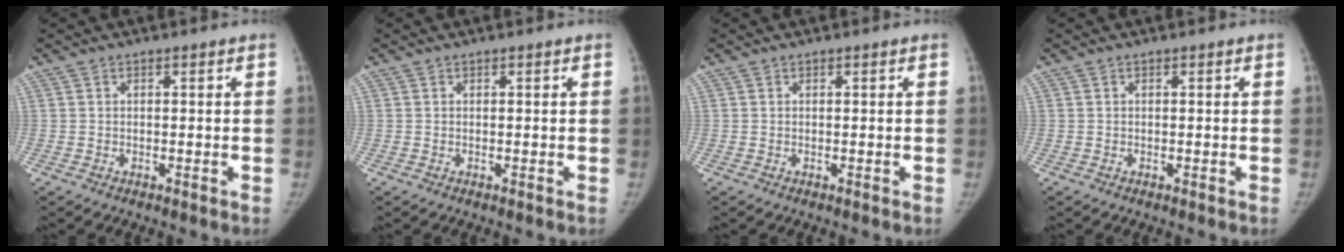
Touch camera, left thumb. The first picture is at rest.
{"total": 0.0}
{"total": 0.0}
{"total": 0.0}